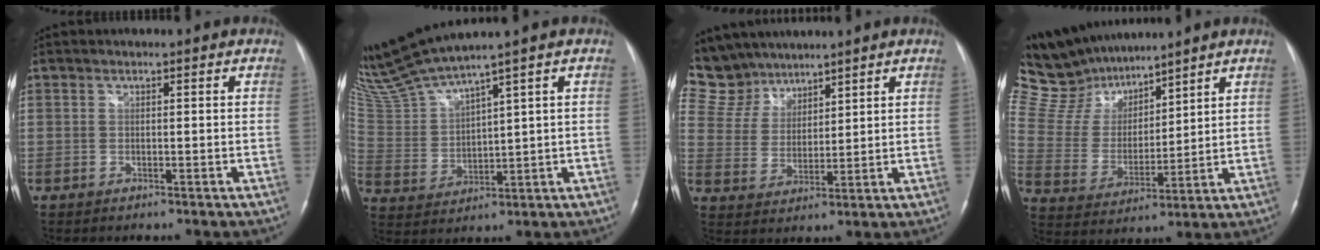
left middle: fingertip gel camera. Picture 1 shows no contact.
{"total": 9.2, "force": [8.3, -1.6, 3.6], "torque": [-0.092, -0.001, 0.181]}
{"total": 9.7, "force": [8.6, 4.4, 0.3], "torque": [-0.018, 0.015, 0.184]}
{"total": 13.7, "force": [12.4, 4.1, 4.2], "torque": [-0.098, 0.020, 0.245]}